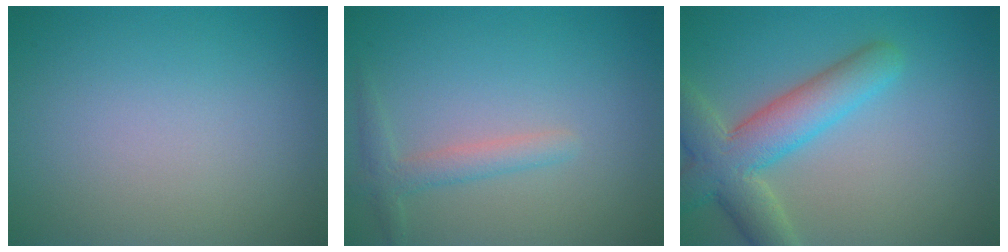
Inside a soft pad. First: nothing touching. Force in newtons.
{"total": 2.0, "press": 2.0, "slide": 0.1}
{"total": 6.3, "press": 6.3, "slide": 0.3}